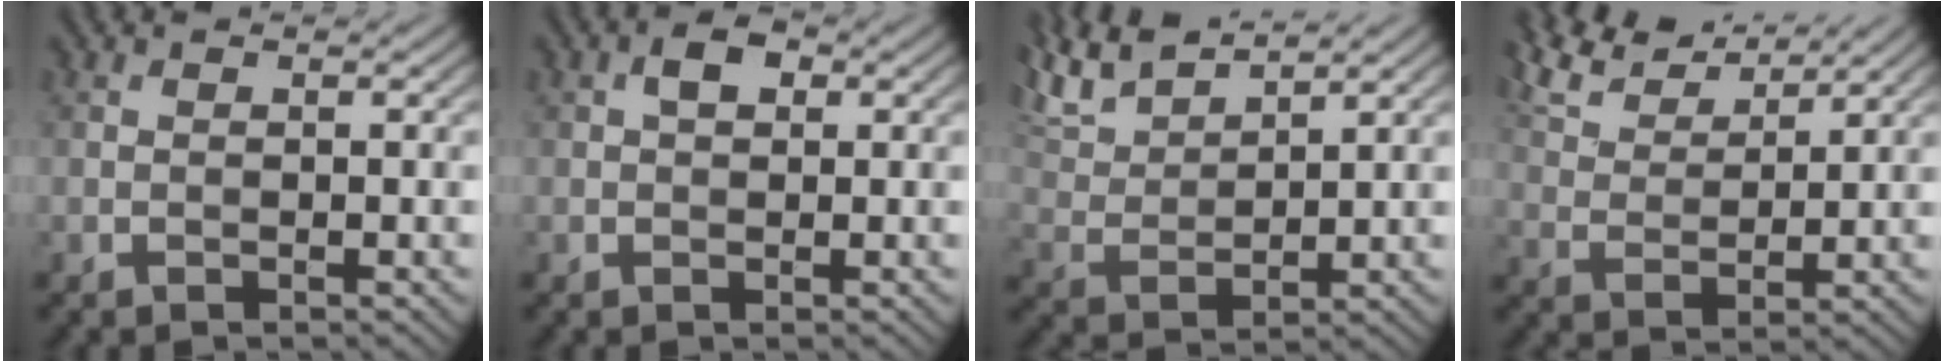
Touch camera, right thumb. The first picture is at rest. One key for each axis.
{"total": 2.4, "fx": 0.7, "fy": 1.5, "fz": 1.7, "tx": -0.029, "ty": 0.006, "tz": 0.007}
{"total": 8.3, "fx": 7.0, "fy": 2.0, "fz": 4.1, "tx": -0.110, "ty": 0.019, "tz": 0.143}
{"total": 8.0, "fx": 6.8, "fy": 1.9, "fz": 3.6, "tx": -0.098, "ty": 0.014, "tz": 0.128}